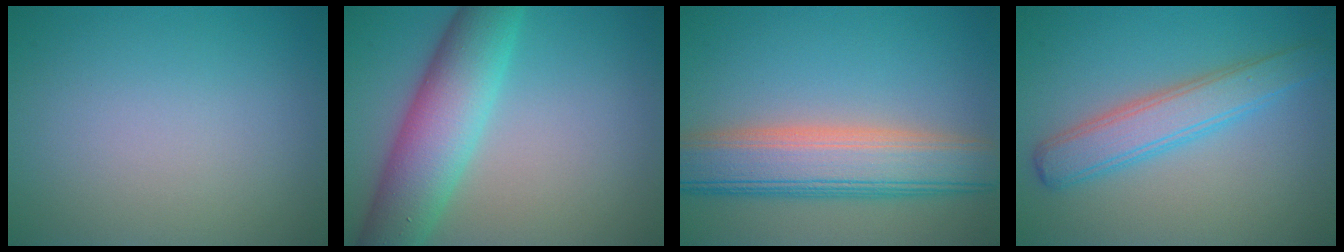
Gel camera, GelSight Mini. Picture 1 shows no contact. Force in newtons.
{"total": 7.8, "press": 7.8, "slide": 0.4}
{"total": 8.0, "press": 7.9, "slide": 0.5}
{"total": 4.3, "press": 4.3, "slide": 0.1}